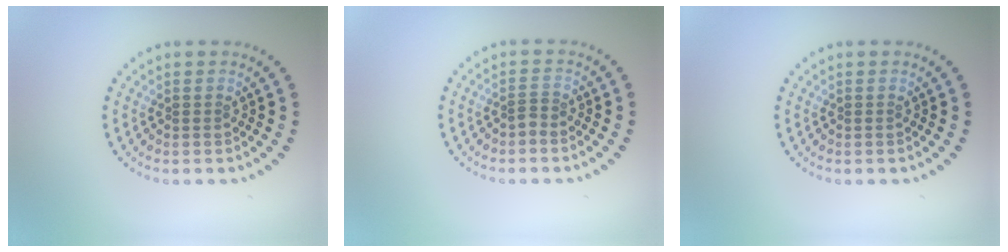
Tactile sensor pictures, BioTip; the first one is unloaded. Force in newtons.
{"total": 0.9, "press": 0.5, "slide": 0.7}
{"total": 0.0}